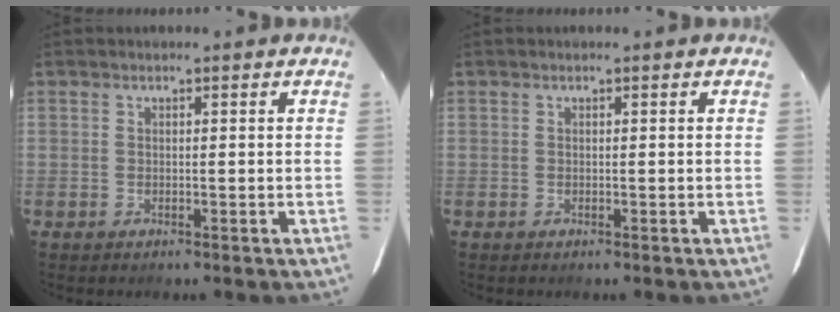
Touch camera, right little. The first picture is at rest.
{"total": 0.0}